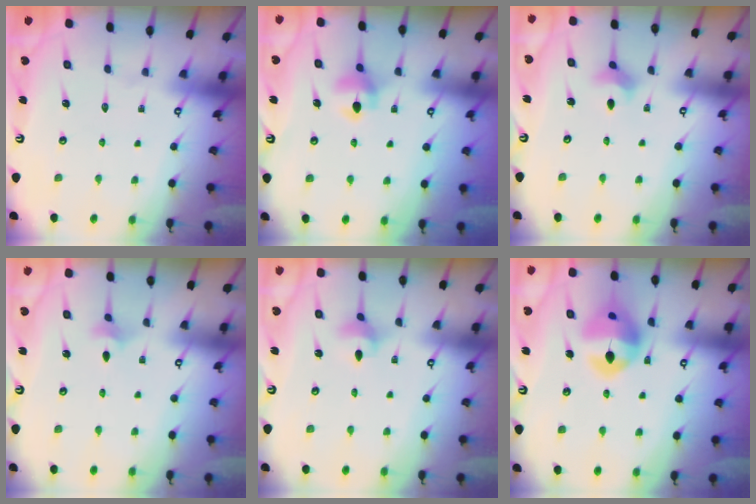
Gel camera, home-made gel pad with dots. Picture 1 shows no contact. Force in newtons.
{"total": 6.0, "press": 6.0, "slide": 0.9}
{"total": 2.7, "press": 2.6, "slide": 0.6}
{"total": 2.5, "press": 2.5, "slide": 0.6}
{"total": 3.2, "press": 3.2, "slide": 0.1}
{"total": 14.5, "press": 14.4, "slide": 1.9}